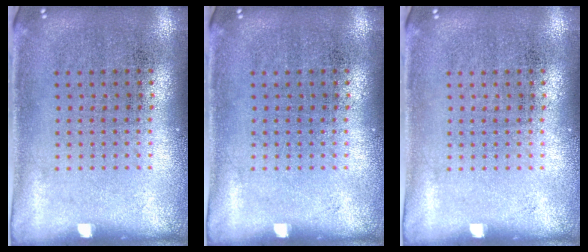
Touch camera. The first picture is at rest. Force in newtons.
{"total": 0.0}
{"total": 0.0}